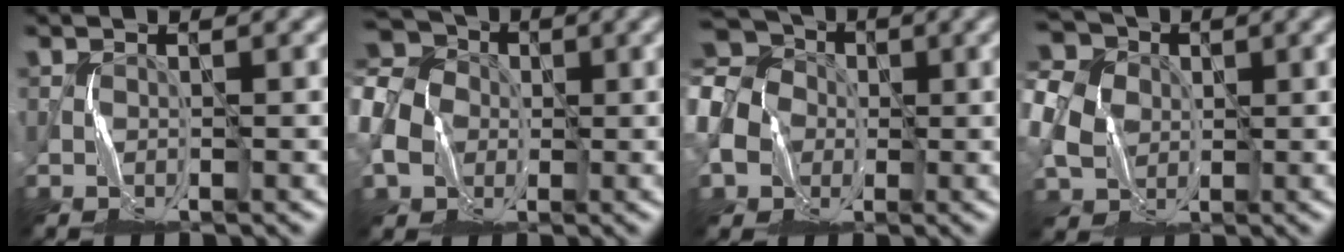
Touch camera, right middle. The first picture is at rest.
{"total": 7.1, "force": [-1.4, 6.2, 3.2], "torque": [-0.096, 0.010, -0.044]}
{"total": 9.5, "force": [-1.0, 8.5, 4.0], "torque": [-0.121, 0.030, -0.058]}
{"total": 7.5, "force": [0.6, 6.5, 3.7], "torque": [-0.104, 0.029, -0.008]}